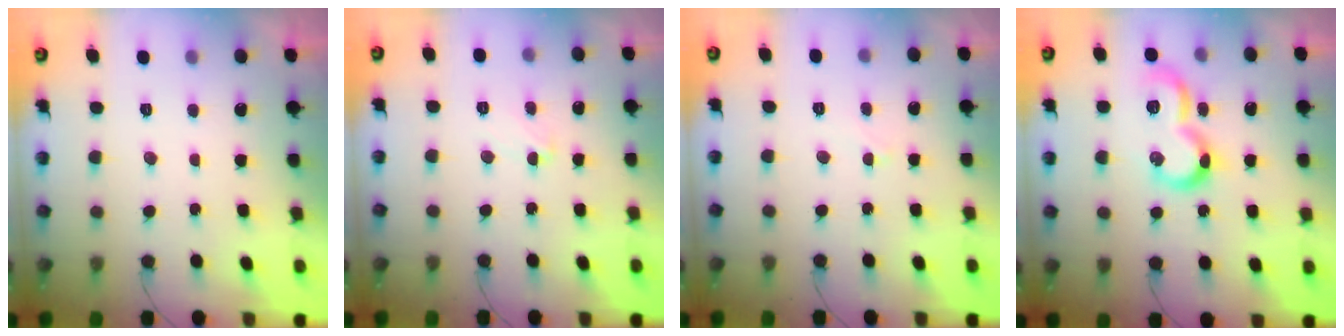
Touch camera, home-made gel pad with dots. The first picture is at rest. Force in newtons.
{"total": 5.9, "press": 5.9, "slide": 0.4}
{"total": 2.6, "press": 2.5, "slide": 0.2}
{"total": 12.7, "press": 12.6, "slide": 1.2}